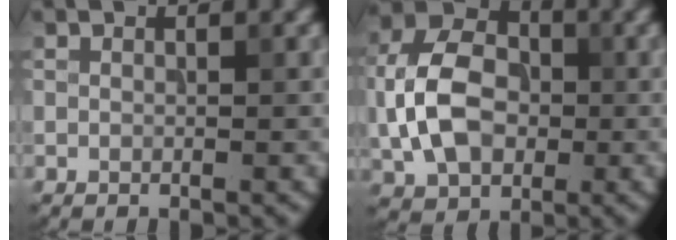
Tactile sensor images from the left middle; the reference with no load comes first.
{"total": 7.7, "force": [-0.9, 5.6, 5.3], "torque": [-0.108, 0.014, -0.027]}